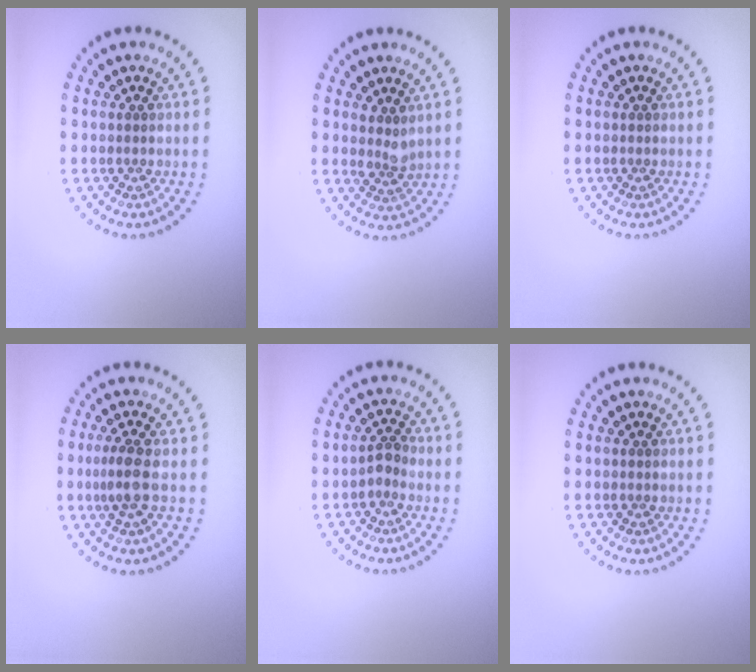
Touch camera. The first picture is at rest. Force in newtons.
{"total": 1.8, "press": 1.4, "slide": 1.1}
{"total": 0.0}
{"total": 2.1, "press": 1.7, "slide": 1.2}
{"total": 1.3, "press": 1.0, "slide": 0.8}
{"total": 0.0}